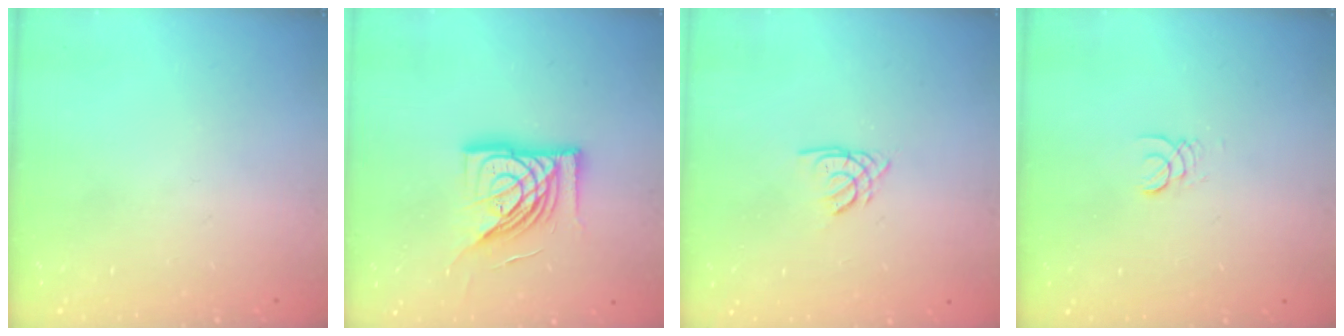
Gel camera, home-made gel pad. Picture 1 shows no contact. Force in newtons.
{"total": 16.5, "press": 16.3, "slide": 2.1}
{"total": 1.8, "press": 1.8, "slide": 0.3}
{"total": 1.3, "press": 1.3, "slide": 0.1}